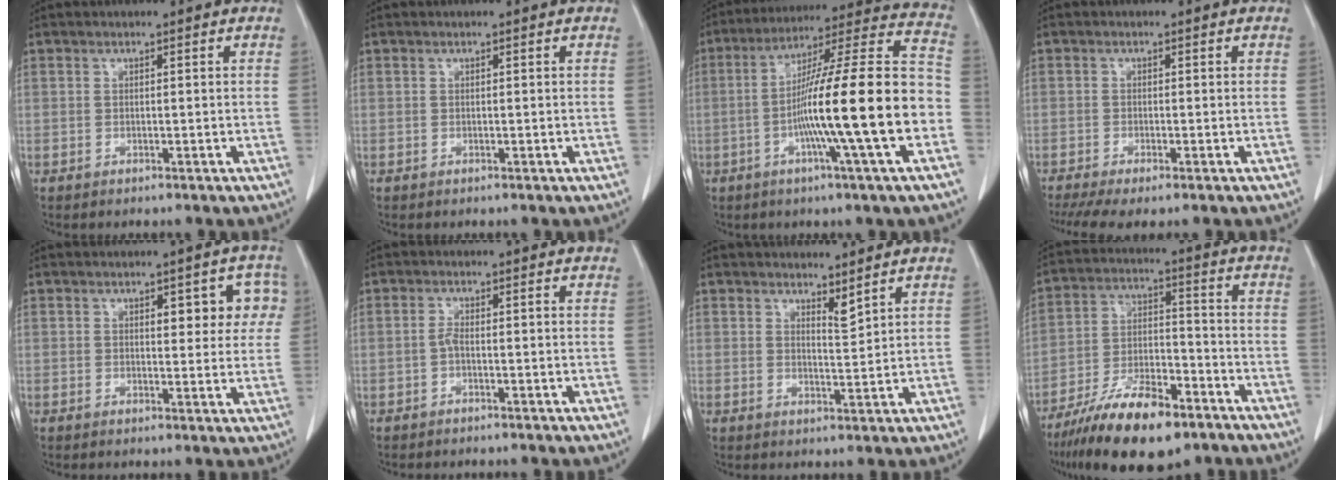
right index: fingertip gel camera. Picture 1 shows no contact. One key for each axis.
{"total": 0.0}
{"total": 20.6, "fx": -4.9, "fy": -0.3, "fz": 20.0, "tx": -0.306, "ty": 0.008, "tz": -0.089}
{"total": 6.1, "fx": -4.5, "fy": 1.1, "fz": 4.0, "tx": -0.065, "ty": -0.011, "tz": -0.075}
{"total": 6.4, "fx": 2.1, "fy": 3.0, "fz": 5.2, "tx": -0.043, "ty": 0.018, "tz": 0.022}
{"total": 1.4, "fx": -0.5, "fy": 0.3, "fz": 1.2, "tx": -0.021, "ty": 0.004, "tz": -0.012}
{"total": 2.1, "fx": 1.9, "fy": 0.1, "fz": 1.0, "tx": -0.020, "ty": -0.012, "tz": 0.038}
{"total": 15.2, "fx": -10.4, "fy": 4.7, "fz": 10.0, "tx": -0.183, "ty": -0.006, "tz": -0.183}